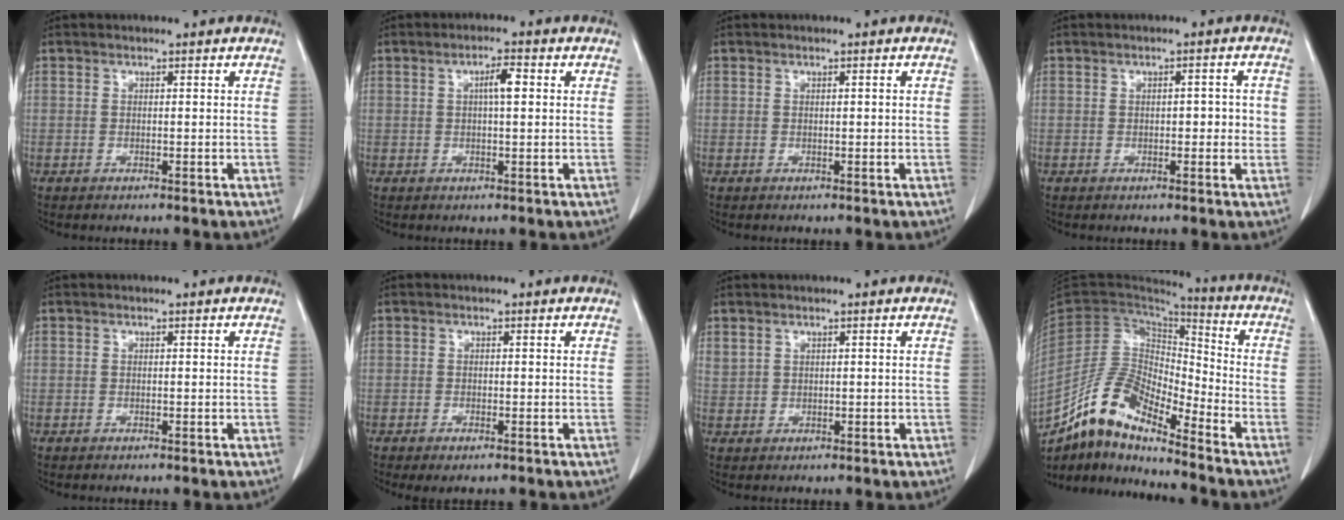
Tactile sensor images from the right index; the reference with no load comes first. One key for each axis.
{"total": 3.1, "fx": 0.6, "fy": 0.5, "fz": 3.0, "tx": -0.052, "ty": 0.006, "tz": 0.010}
{"total": 0.5, "fx": 0.1, "fy": 0.0, "fz": 0.5, "tx": -0.010, "ty": 0.000, "tz": 0.002}
{"total": 3.1, "fx": 0.1, "fy": 1.2, "fz": 2.9, "tx": -0.037, "ty": 0.003, "tz": 0.000}
{"total": 0.0}
{"total": 1.9, "fx": -1.2, "fy": 0.5, "fz": 1.4, "tx": -0.017, "ty": -0.006, "tz": -0.016}
{"total": 1.6, "fx": 1.0, "fy": 1.0, "fz": 0.7, "tx": -0.021, "ty": 0.011, "tz": 0.031}
{"total": 12.1, "fx": -10.0, "fy": 3.1, "fz": 6.2, "tx": -0.120, "ty": 0.032, "tz": -0.186}